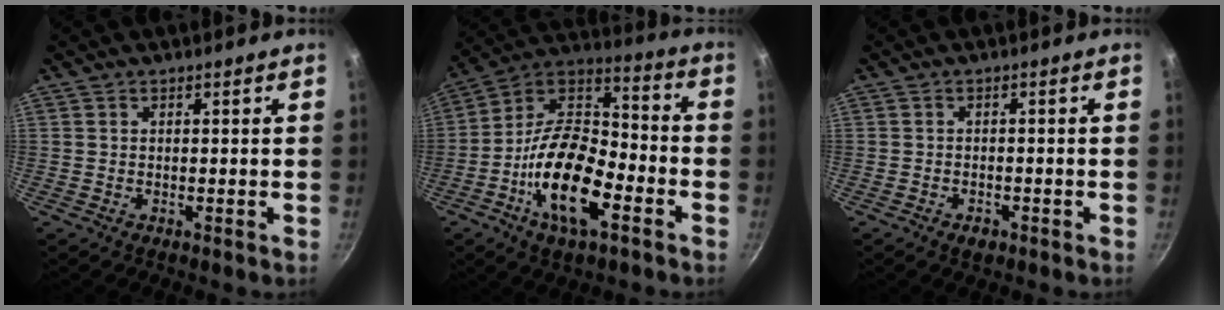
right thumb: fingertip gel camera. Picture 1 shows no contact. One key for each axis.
{"total": 19.8, "fx": -7.5, "fy": 9.6, "fz": 15.6, "tx": -0.266, "ty": 0.047, "tz": -0.152}
{"total": 2.3, "fx": -1.4, "fy": 1.4, "fz": 1.3, "tx": -0.021, "ty": 0.012, "tz": -0.018}